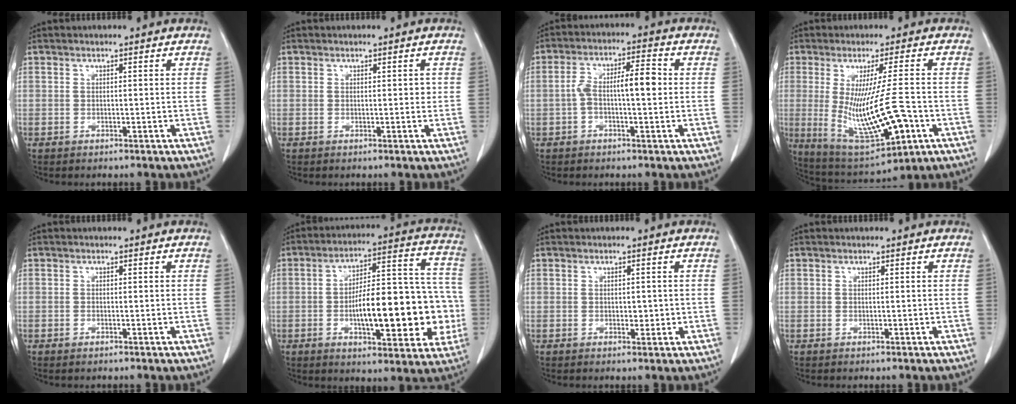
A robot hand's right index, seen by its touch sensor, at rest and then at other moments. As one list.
[{"total": 1.0, "force": [0.2, 0.7, 0.7], "torque": [-0.006, 0.005, 0.003]}, {"total": 7.3, "force": [-0.4, 1.9, 7.0], "torque": [-0.131, 0.028, -0.008]}, {"total": 14.7, "force": [-2.9, 2.1, 14.3], "torque": [-0.259, -0.034, -0.030]}, {"total": 0.6, "force": [-0.4, 0.2, 0.3], "torque": [-0.007, -0.001, -0.006]}, {"total": 19.5, "force": [-3.6, 6.6, 18.0], "torque": [-0.241, 0.039, -0.045]}, {"total": 1.6, "force": [0.0, 1.0, 1.3], "torque": [-0.016, 0.000, 0.003]}, {"total": 0.0}]